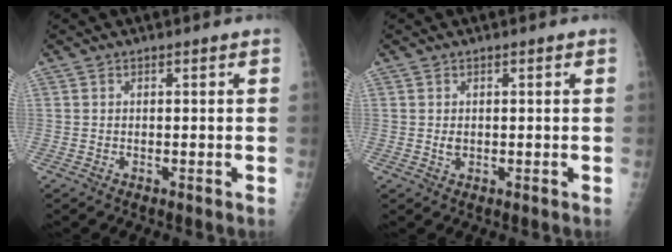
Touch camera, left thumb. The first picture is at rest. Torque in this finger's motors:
{"motor_torque": [0.44, 0.27, 0.12, 0.11, 0.00]}